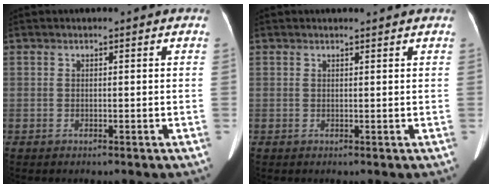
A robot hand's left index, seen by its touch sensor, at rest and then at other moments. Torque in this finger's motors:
{"motor_torque": [0.11, 0.16, -0.14, -0.01]}